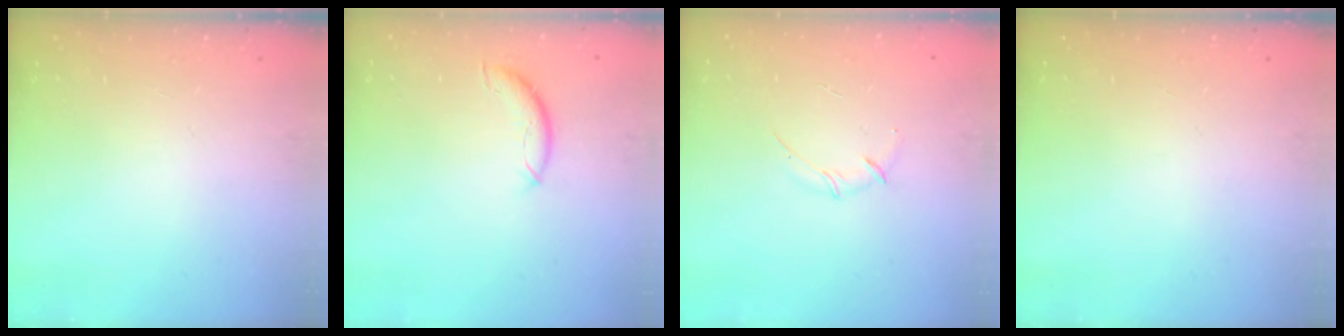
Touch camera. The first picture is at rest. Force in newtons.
{"total": 7.8, "press": 7.8, "slide": 0.5}
{"total": 3.0, "press": 2.9, "slide": 0.8}
{"total": 0.0}